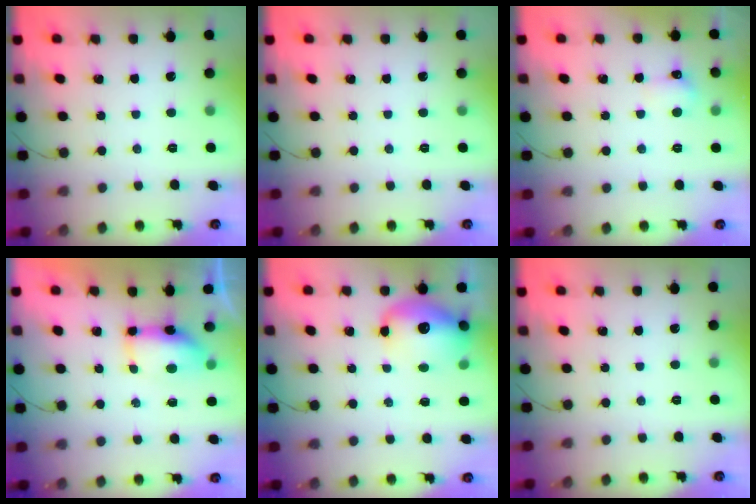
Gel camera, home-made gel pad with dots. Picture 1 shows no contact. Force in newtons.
{"total": 0.0}
{"total": 4.3, "press": 4.2, "slide": 1.3}
{"total": 6.8, "press": 6.7, "slide": 0.9}
{"total": 13.9, "press": 13.6, "slide": 3.2}
{"total": 0.0}